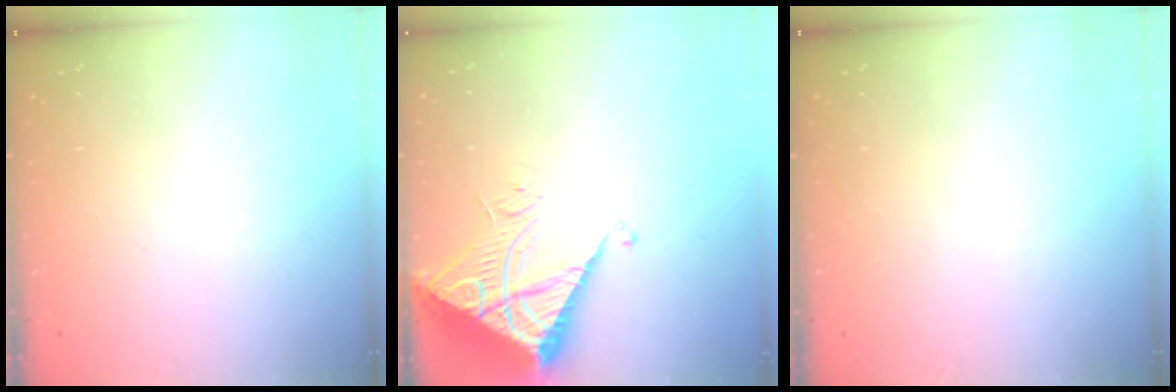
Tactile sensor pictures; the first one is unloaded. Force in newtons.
{"total": 9.8, "press": 9.8, "slide": 1.0}
{"total": 0.0}